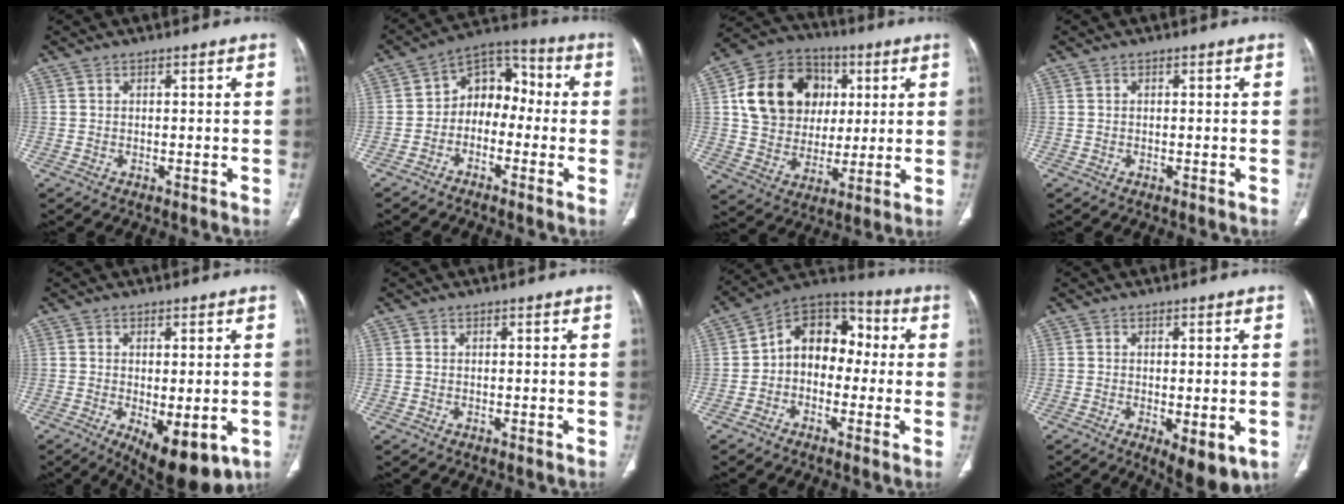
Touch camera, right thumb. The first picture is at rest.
{"total": 9.7, "force": [-1.7, 7.3, 6.1], "torque": [-0.056, 0.047, -0.048]}
{"total": 18.2, "force": [4.4, 14.9, 9.5], "torque": [-0.142, 0.009, 0.079]}
{"total": 0.0}
{"total": 11.8, "force": [-4.5, 5.0, 9.7], "torque": [-0.126, -0.012, -0.052]}
{"total": 0.0}
{"total": 12.3, "force": [-0.3, 9.1, 8.3], "torque": [-0.085, 0.046, -0.024]}
{"total": 7.5, "force": [-2.4, 2.9, 6.5], "torque": [-0.088, -0.014, -0.027]}